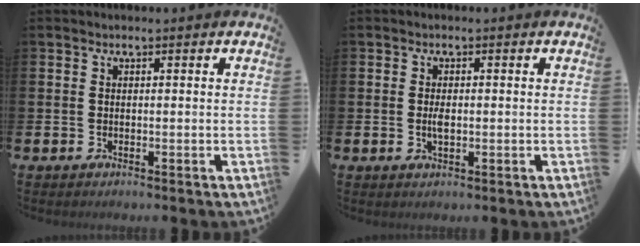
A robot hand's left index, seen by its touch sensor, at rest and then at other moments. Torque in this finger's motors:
{"motor_torque": [0.01, 0.08, 0.02, 0.02]}